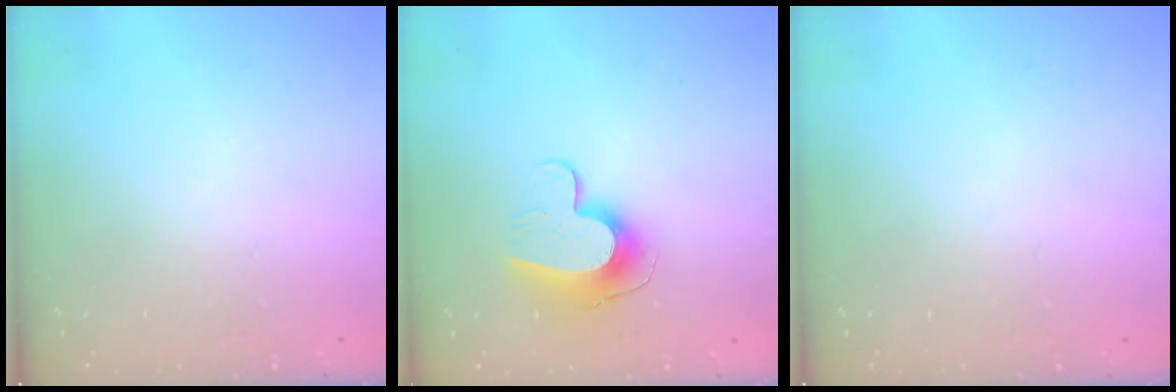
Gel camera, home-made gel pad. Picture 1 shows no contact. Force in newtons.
{"total": 11.5, "press": 11.5, "slide": 0.7}
{"total": 0.0}